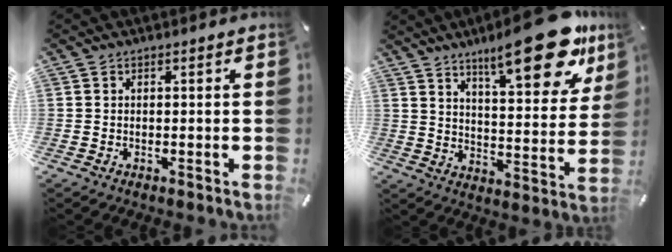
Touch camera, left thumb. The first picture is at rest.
{"total": 23.0, "force": [14.7, 7.7, 16.0], "torque": [-0.223, -0.094, 0.234]}